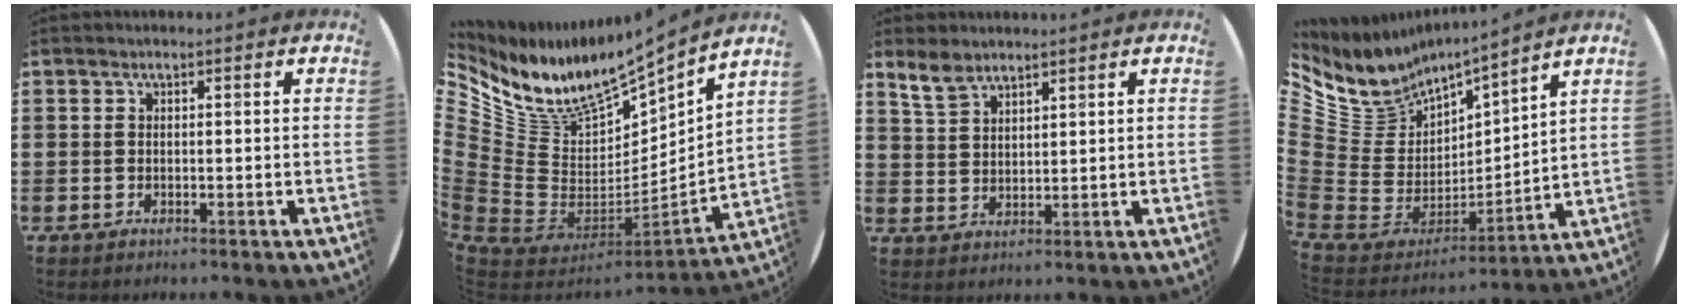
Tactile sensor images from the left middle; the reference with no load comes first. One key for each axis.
{"total": 9.2, "fx": 7.5, "fy": 4.1, "fz": 3.3, "tx": -0.116, "ty": -0.077, "tz": 0.135}
{"total": 3.4, "fx": 2.9, "fy": 1.3, "fz": 1.2, "tx": -0.030, "ty": -0.002, "tz": 0.056}
{"total": 6.2, "fx": 4.8, "fy": 4.0, "fz": -0.3, "tx": -0.045, "ty": -0.054, "tz": 0.090}